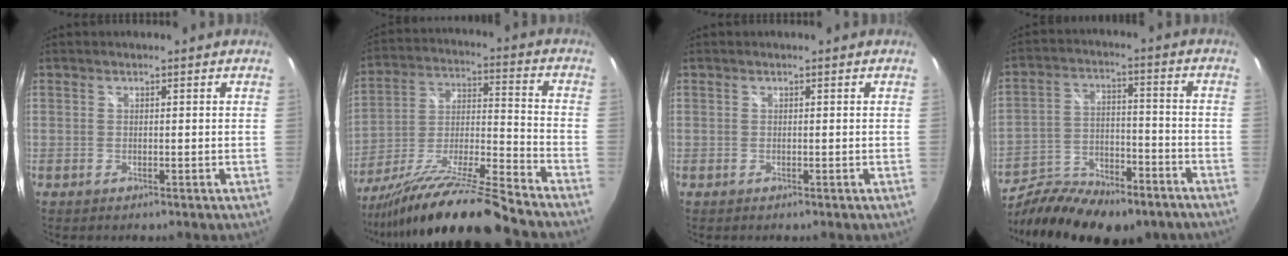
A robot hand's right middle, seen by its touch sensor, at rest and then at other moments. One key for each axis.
{"total": 18.8, "fx": -15.7, "fy": -1.1, "fz": 10.3, "tx": -0.182, "ty": -0.030, "tz": -0.278}
{"total": 0.0}
{"total": 22.0, "fx": -16.7, "fy": 8.5, "fz": 11.4, "tx": -0.223, "ty": -0.025, "tz": -0.258}